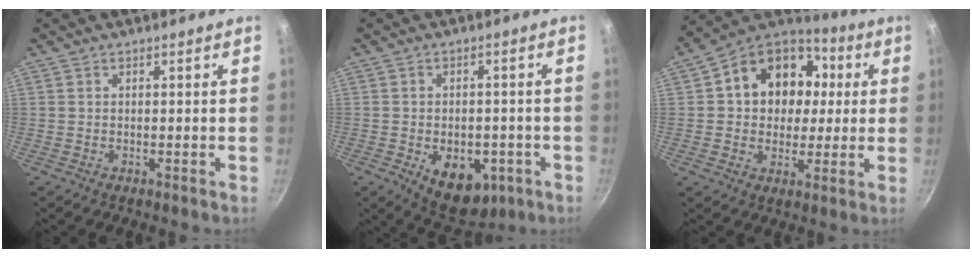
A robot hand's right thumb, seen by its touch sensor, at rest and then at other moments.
{"total": 11.3, "force": [-3.8, 7.2, 7.7], "torque": [-0.069, 0.007, -0.036]}
{"total": 17.8, "force": [2.9, 14.3, 10.1], "torque": [-0.138, 0.028, 0.038]}